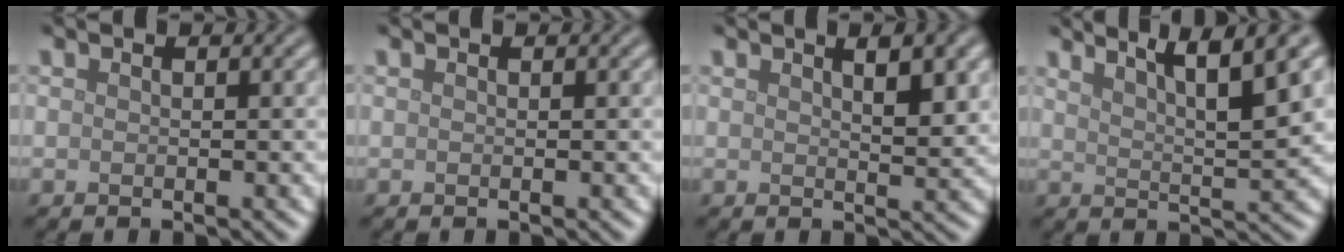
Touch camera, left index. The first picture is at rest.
{"total": 0.0}
{"total": 3.2, "force": [1.6, 0.9, 2.7], "torque": [-0.032, 0.000, 0.027]}
{"total": 6.7, "force": [4.5, 1.1, 4.9], "torque": [-0.063, 0.011, 0.073]}